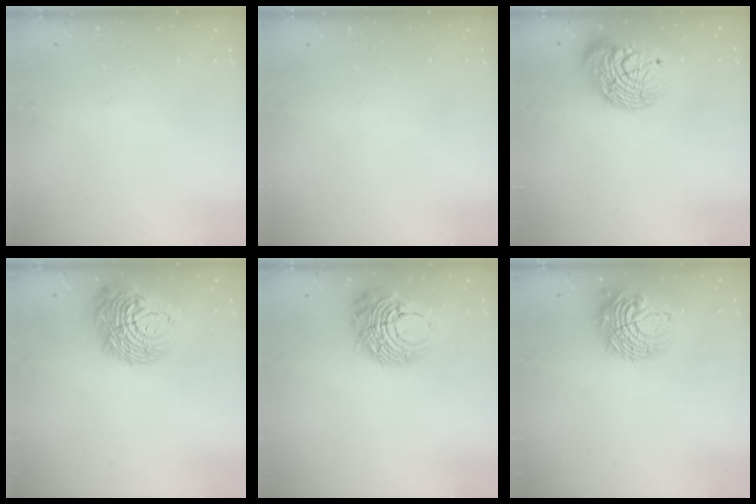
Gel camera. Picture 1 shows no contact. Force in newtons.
{"total": 0.0}
{"total": 15.9, "press": 15.8, "slide": 1.2}
{"total": 16.5, "press": 16.4, "slide": 1.6}
{"total": 12.4, "press": 12.3, "slide": 1.6}
{"total": 10.7, "press": 10.6, "slide": 1.2}